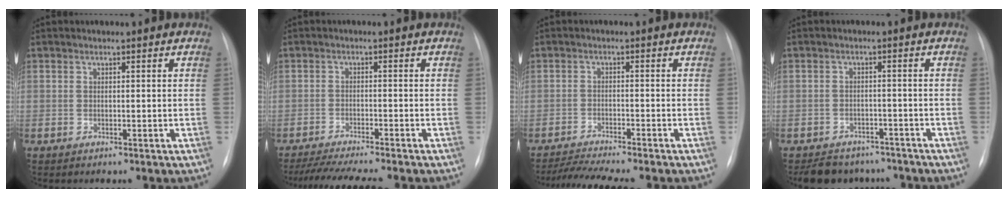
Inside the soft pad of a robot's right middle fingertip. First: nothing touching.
{"total": 10.1, "force": [-8.9, 0.0, 4.8], "torque": [-0.067, -0.015, -0.137]}
{"total": 7.6, "force": [-6.8, -0.5, 3.4], "torque": [-0.053, -0.012, -0.111]}
{"total": 8.9, "force": [-7.7, 4.1, 1.7], "torque": [-0.022, 0.007, -0.099]}